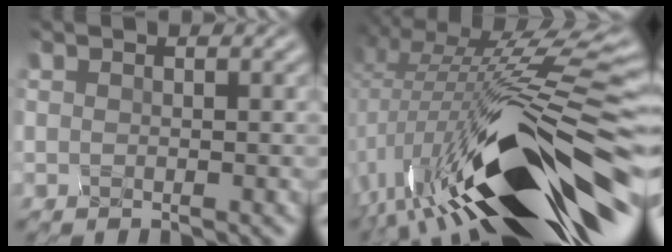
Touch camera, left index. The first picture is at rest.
{"total": 17.0, "force": [-4.1, 5.1, 15.7], "torque": [-0.266, 0.000, -0.059]}